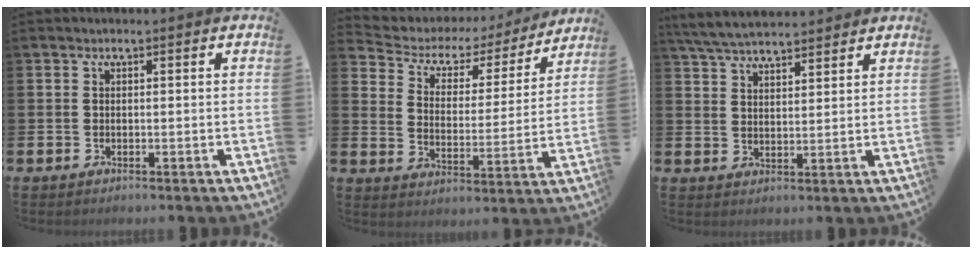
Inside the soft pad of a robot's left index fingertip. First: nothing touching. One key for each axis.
{"total": 5.1, "fx": 4.2, "fy": 2.7, "fz": 1.3, "tx": -0.053, "ty": -0.031, "tz": 0.063}
{"total": 5.5, "fx": 5.3, "fy": 0.8, "fz": 1.2, "tx": -0.043, "ty": -0.021, "tz": 0.097}